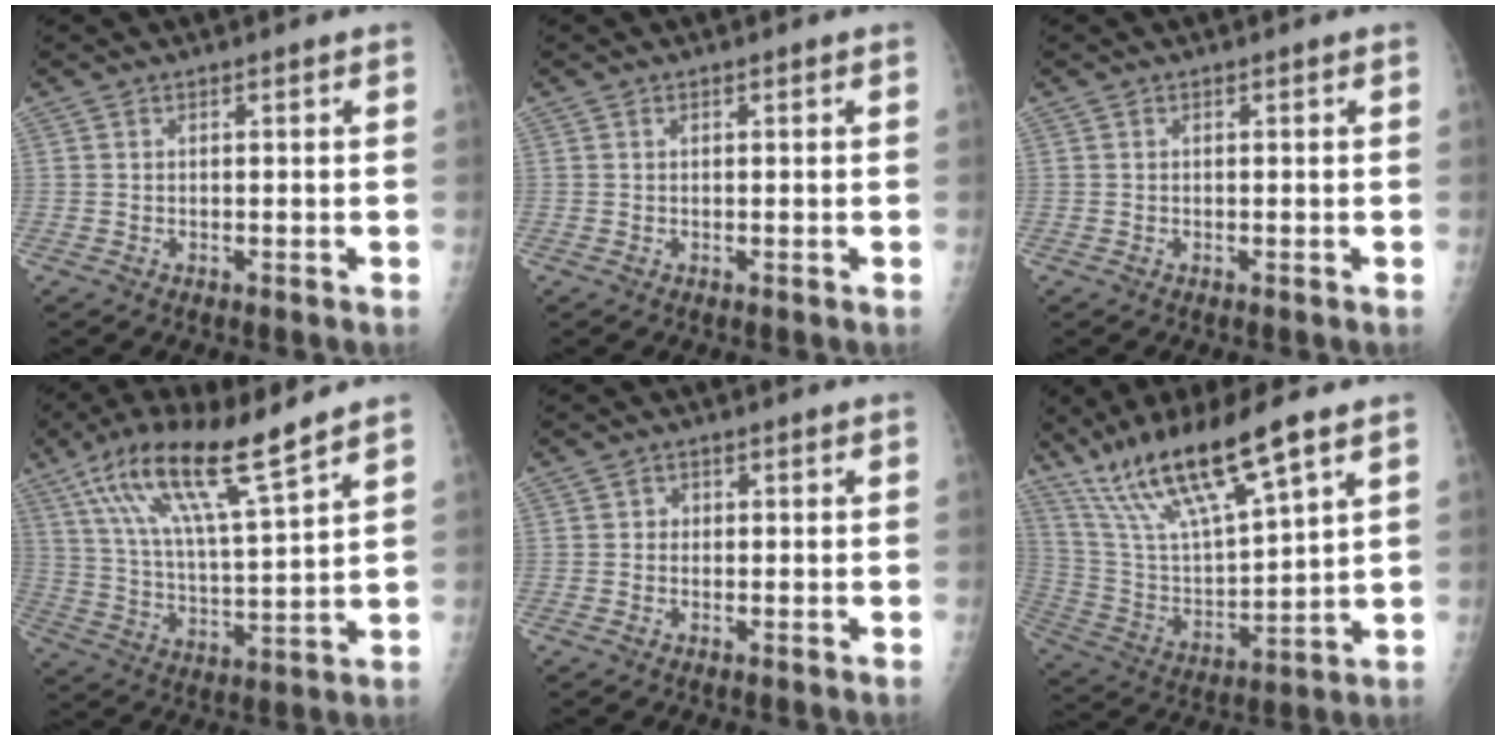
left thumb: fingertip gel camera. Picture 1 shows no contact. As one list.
[{"total": 0.0}, {"total": 0.0}, {"total": 16.1, "force": [10.7, 2.0, 11.8], "torque": [-0.212, -0.042, 0.202]}, {"total": 1.3, "force": [0.0, 1.3, 0.3], "torque": [0.004, 0.004, -0.003]}, {"total": 18.8, "force": [12.5, 3.4, 13.6], "torque": [-0.247, -0.048, 0.246]}]